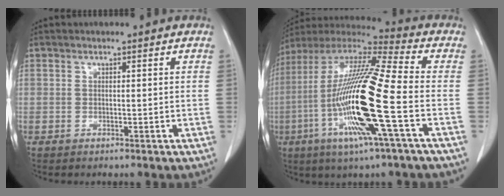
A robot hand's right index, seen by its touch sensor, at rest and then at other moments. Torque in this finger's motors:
{"motor_torque": [2.14, 0.00, 1.05, 0.21]}